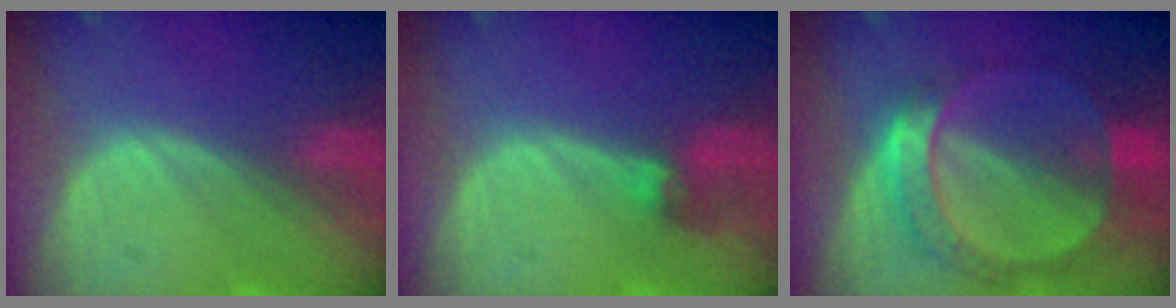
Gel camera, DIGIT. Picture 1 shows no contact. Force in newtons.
{"total": 2.8, "press": 2.6, "slide": 1.0}
{"total": 8.5, "press": 7.7, "slide": 3.5}